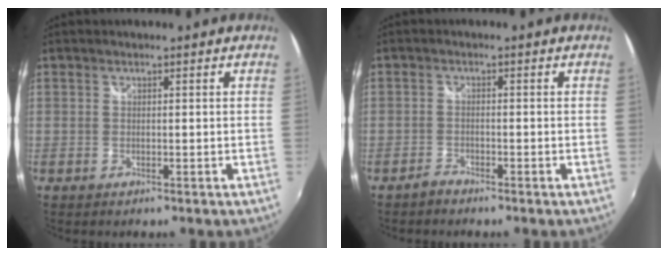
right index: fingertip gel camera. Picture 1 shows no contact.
{"total": 1.7, "force": [-1.7, 0.5, 0.3], "torque": [-0.011, 0.002, -0.032]}